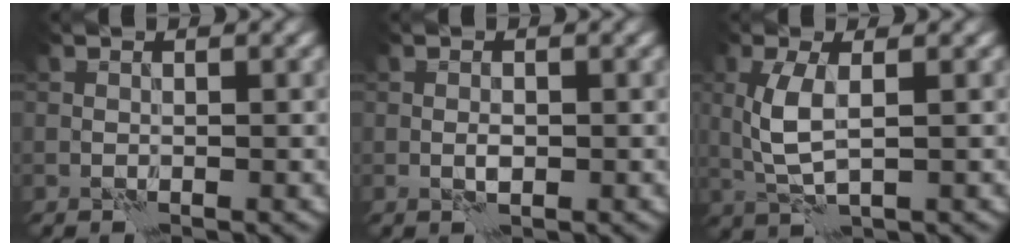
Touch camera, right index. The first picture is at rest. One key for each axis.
{"total": 0.9, "fx": -0.1, "fy": 0.3, "fz": 0.8, "tx": -0.017, "ty": 0.004, "tz": -0.004}
{"total": 4.0, "fx": 0.4, "fy": 1.4, "fz": 3.7, "tx": -0.087, "ty": 0.001, "tz": 0.010}